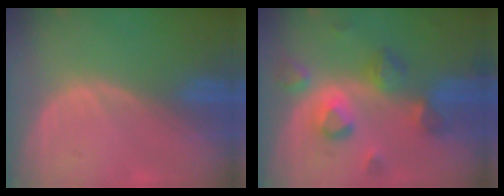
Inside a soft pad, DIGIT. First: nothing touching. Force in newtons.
{"total": 7.9, "press": 7.7, "slide": 2.0}